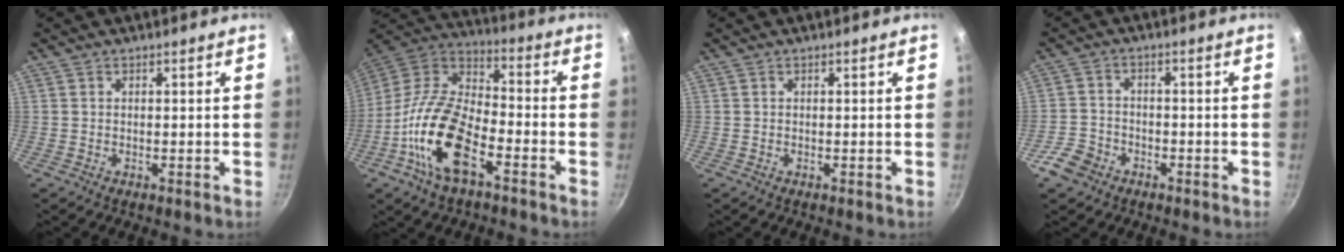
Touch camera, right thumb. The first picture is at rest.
{"total": 18.2, "force": [-7.8, 8.5, 14.0], "torque": [-0.258, 0.049, -0.167]}
{"total": 0.0}
{"total": 5.6, "force": [-3.3, 4.0, 2.0], "torque": [-0.031, 0.033, -0.060]}